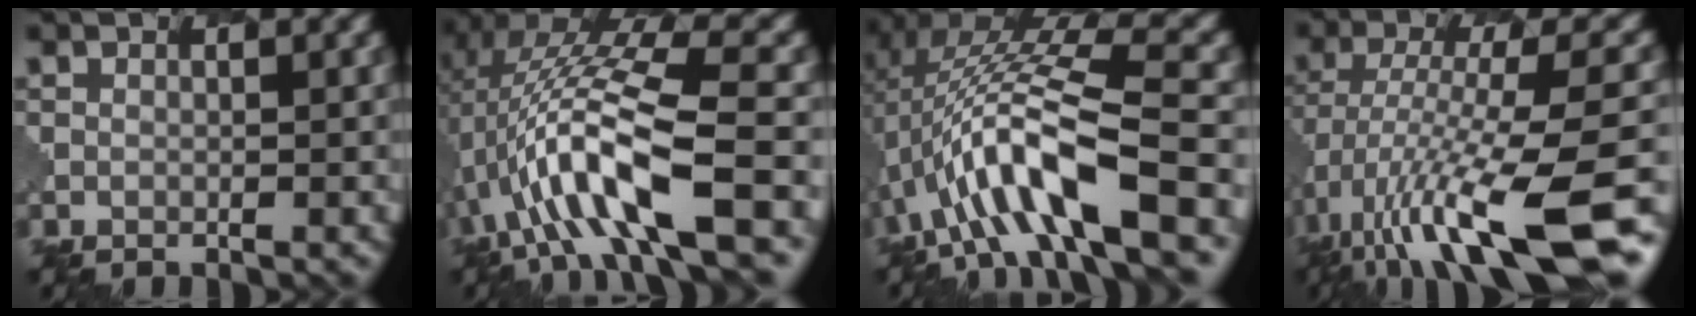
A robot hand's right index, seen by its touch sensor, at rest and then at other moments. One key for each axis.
{"total": 10.7, "fx": -1.7, "fy": 3.1, "fz": 10.0, "tx": -0.194, "ty": 0.019, "tz": -0.027}
{"total": 10.8, "fx": -2.0, "fy": 3.4, "fz": 10.1, "tx": -0.193, "ty": 0.023, "tz": -0.030}
{"total": 13.4, "fx": -6.3, "fy": 3.8, "fz": 11.2, "tx": -0.215, "ty": -0.009, "tz": -0.097}